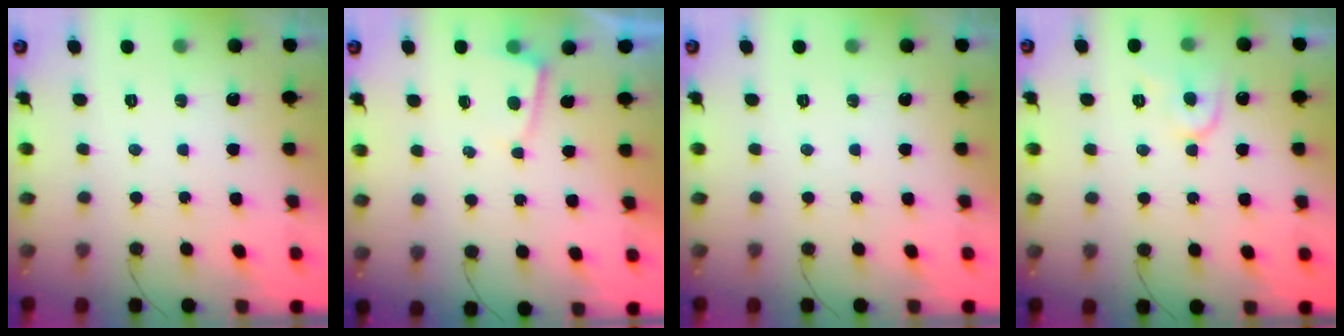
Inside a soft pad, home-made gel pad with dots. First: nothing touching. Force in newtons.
{"total": 2.0, "press": 2.0, "slide": 0.3}
{"total": 0.0}
{"total": 8.2, "press": 8.1, "slide": 0.9}